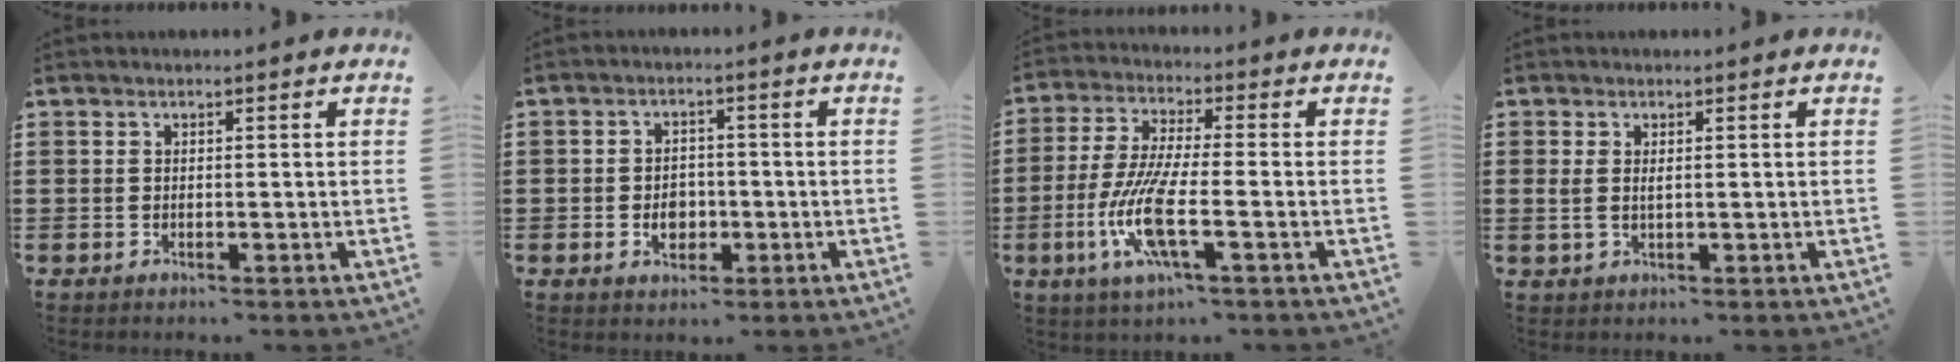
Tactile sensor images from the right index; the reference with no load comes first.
{"total": 3.6, "force": [-0.9, 2.8, 2.1], "torque": [-0.037, 0.001, -0.020]}
{"total": 10.5, "force": [-3.4, 2.6, 9.6], "torque": [-0.217, -0.019, -0.070]}
{"total": 1.8, "force": [0.3, 0.8, 1.5], "torque": [-0.032, 0.004, 0.005]}